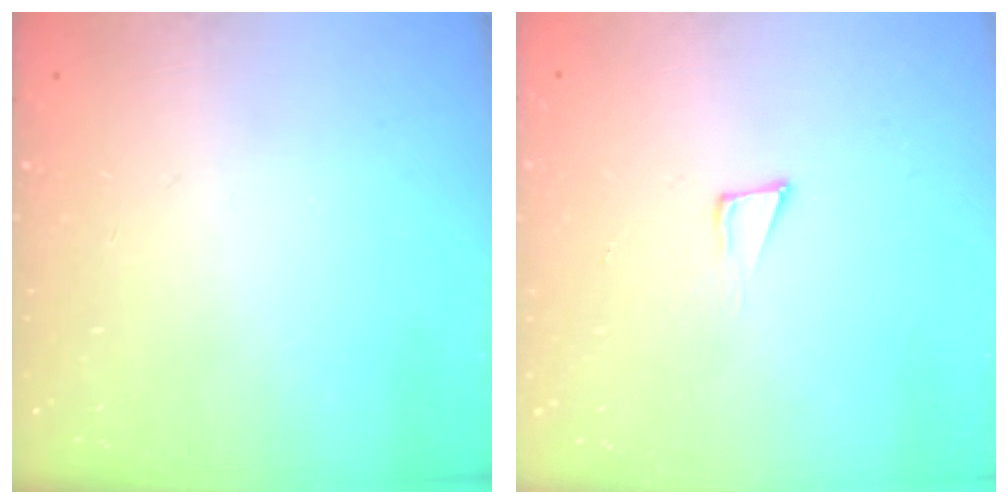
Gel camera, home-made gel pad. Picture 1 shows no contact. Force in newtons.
{"total": 6.1, "press": 5.4, "slide": 2.8}